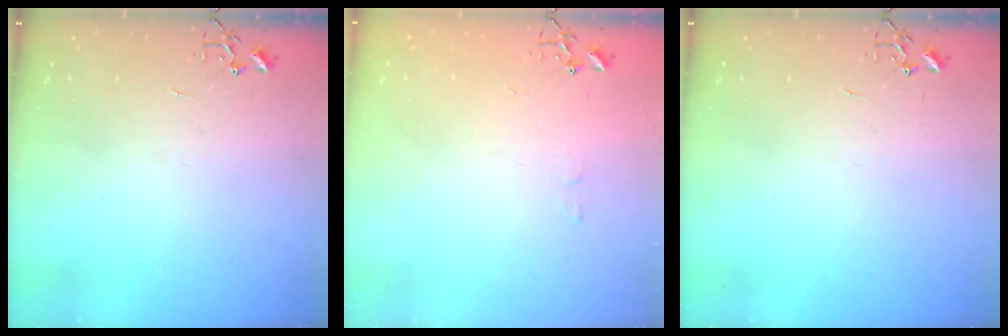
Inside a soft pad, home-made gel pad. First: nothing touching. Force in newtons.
{"total": 3.9, "press": 3.9, "slide": 0.5}
{"total": 0.0}